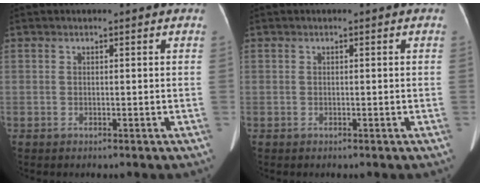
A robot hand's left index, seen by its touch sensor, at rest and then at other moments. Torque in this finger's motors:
{"motor_torque": [-0.02, -0.02, 0.03, 0.00]}